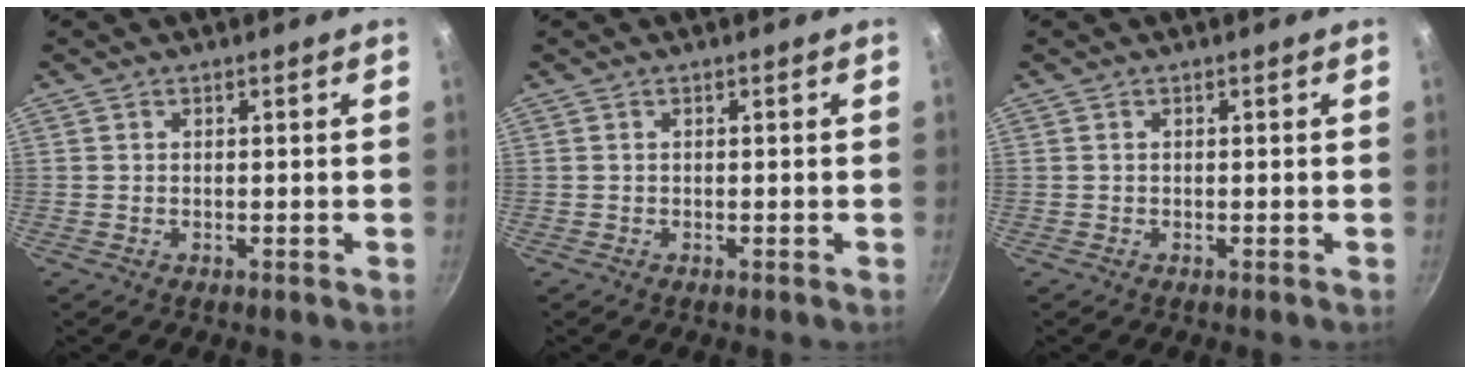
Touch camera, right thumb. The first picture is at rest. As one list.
[{"total": 0.0}, {"total": 0.0}]